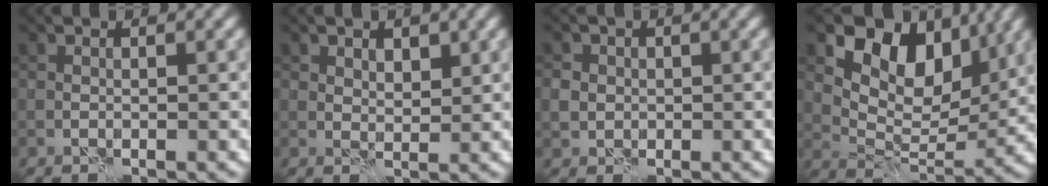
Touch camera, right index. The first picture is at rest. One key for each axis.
{"total": 1.8, "fx": 1.3, "fy": 1.0, "fz": 0.8, "tx": -0.011, "ty": -0.003, "tz": 0.022}
{"total": 1.8, "fx": 0.1, "fy": 1.8, "fz": 0.5, "tx": -0.012, "ty": -0.001, "tz": 0.002}
{"total": 8.7, "fx": 4.7, "fy": 5.3, "fz": 5.1, "tx": -0.077, "ty": -0.010, "tz": 0.079}